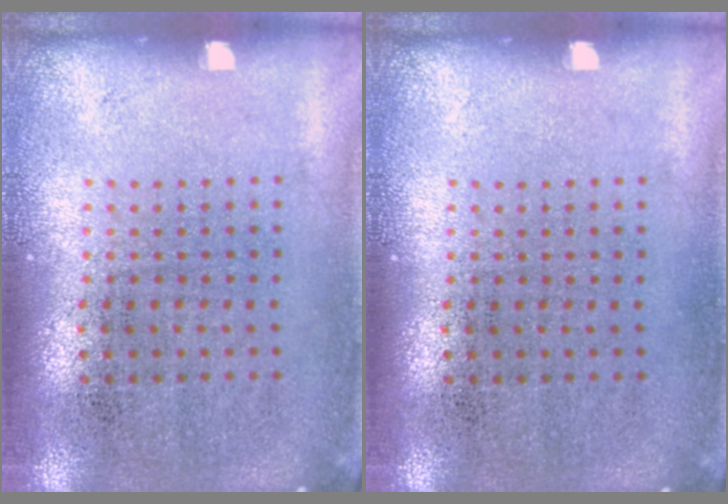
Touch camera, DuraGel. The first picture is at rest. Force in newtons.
{"total": 0.0}